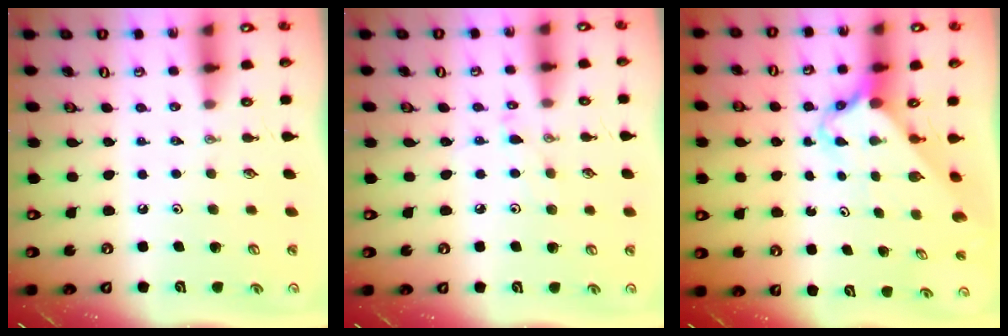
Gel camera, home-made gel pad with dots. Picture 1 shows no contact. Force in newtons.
{"total": 3.9, "press": 3.9, "slide": 0.5}
{"total": 2.8, "press": 2.8, "slide": 0.2}